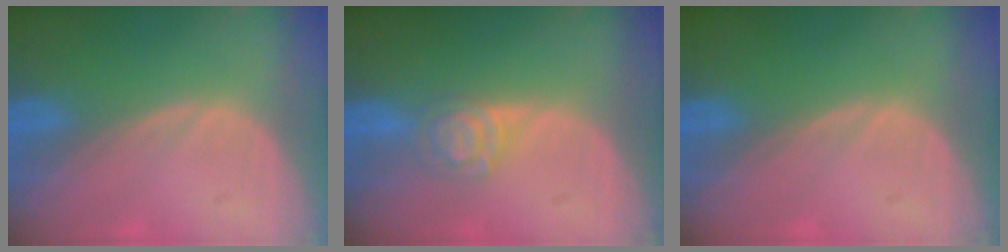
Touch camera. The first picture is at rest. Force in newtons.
{"total": 4.4, "press": 3.9, "slide": 1.9}
{"total": 0.0}